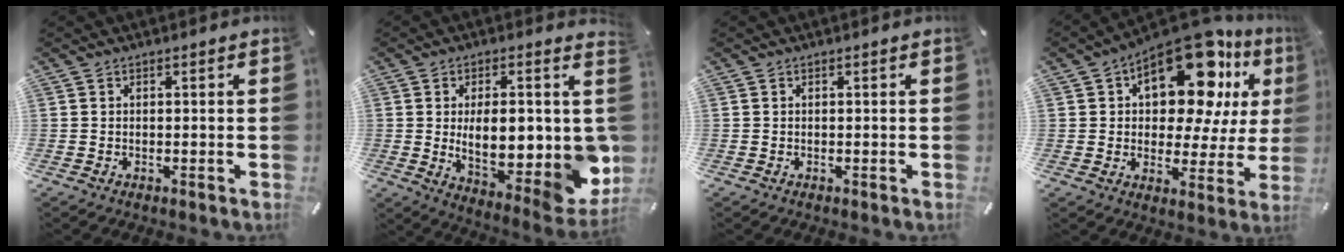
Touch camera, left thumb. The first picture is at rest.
{"total": 16.2, "force": [1.2, 7.0, 14.6], "torque": [-0.198, -0.037, 0.041]}
{"total": 0.0}
{"total": 19.3, "force": [10.6, 9.1, 13.3], "torque": [-0.196, -0.074, 0.176]}